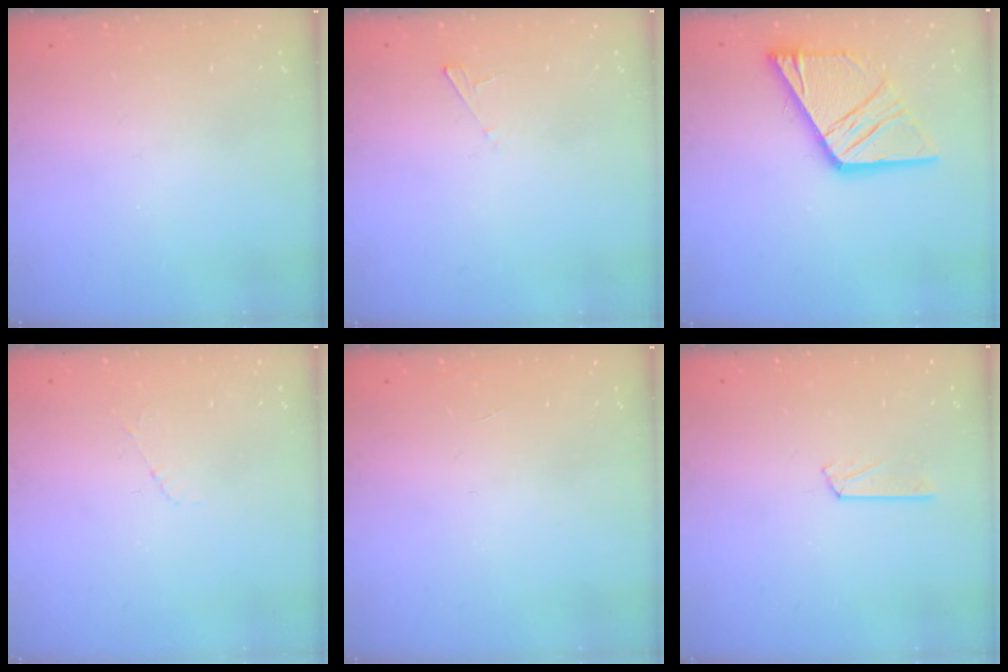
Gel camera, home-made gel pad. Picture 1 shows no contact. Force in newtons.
{"total": 2.0, "press": 2.0, "slide": 0.2}
{"total": 16.3, "press": 16.2, "slide": 1.8}
{"total": 3.3, "press": 3.3, "slide": 0.4}
{"total": 0.0}
{"total": 3.7, "press": 3.7, "slide": 0.4}